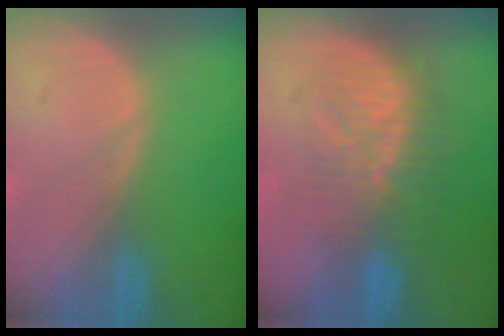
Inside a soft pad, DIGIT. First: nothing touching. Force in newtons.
{"total": 8.0, "press": 7.8, "slide": 1.6}